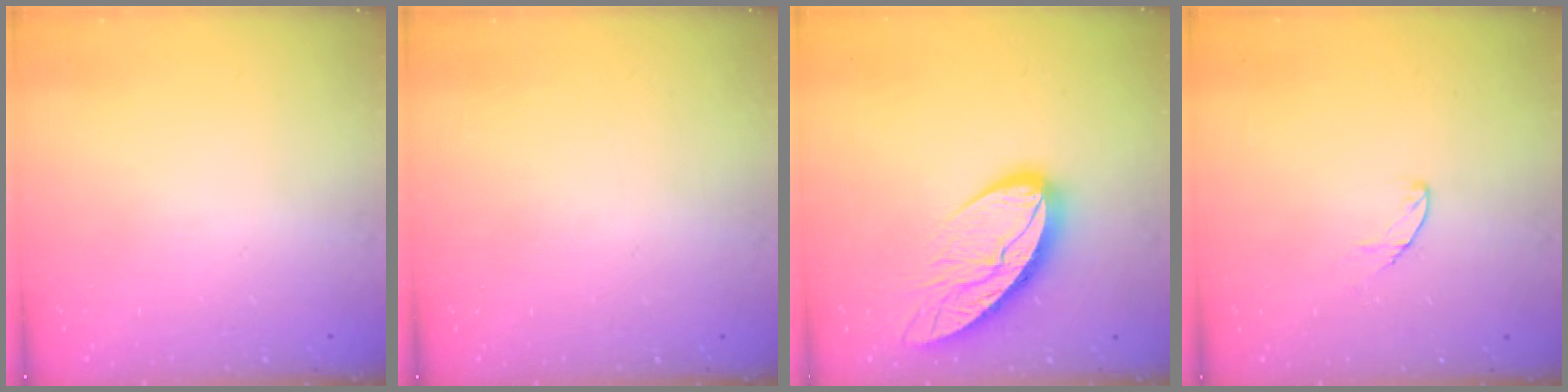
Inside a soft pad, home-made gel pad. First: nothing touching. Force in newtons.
{"total": 0.0}
{"total": 11.7, "press": 11.6, "slide": 1.5}
{"total": 4.9, "press": 4.9, "slide": 0.5}